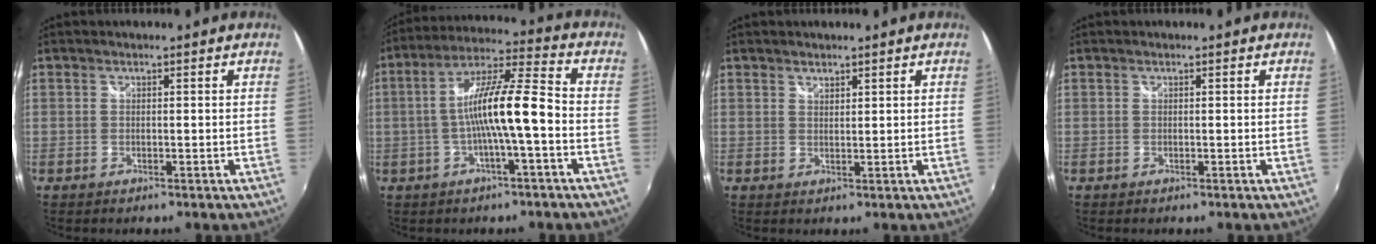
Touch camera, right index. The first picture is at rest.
{"total": 11.9, "force": [-2.5, 1.0, 11.6], "torque": [-0.214, 0.019, -0.042]}
{"total": 1.4, "force": [1.2, 0.7, 0.3], "torque": [-0.001, 0.000, 0.021]}
{"total": 0.0}